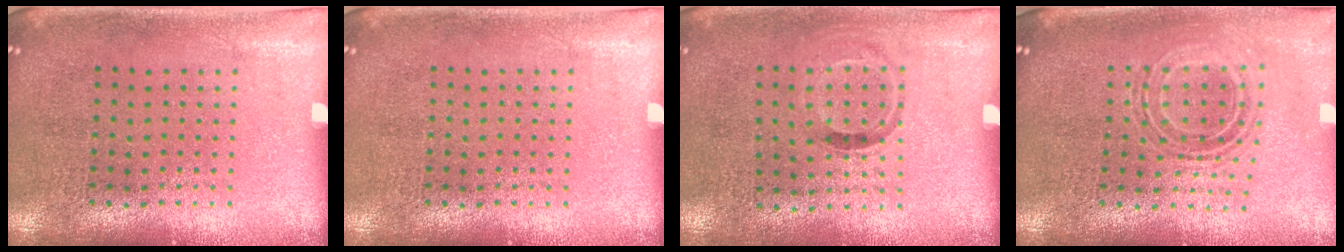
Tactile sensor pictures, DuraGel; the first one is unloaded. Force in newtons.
{"total": 0.0}
{"total": 0.9, "press": 0.6, "slide": 0.7}
{"total": 0.7, "press": 0.7, "slide": 0.2}